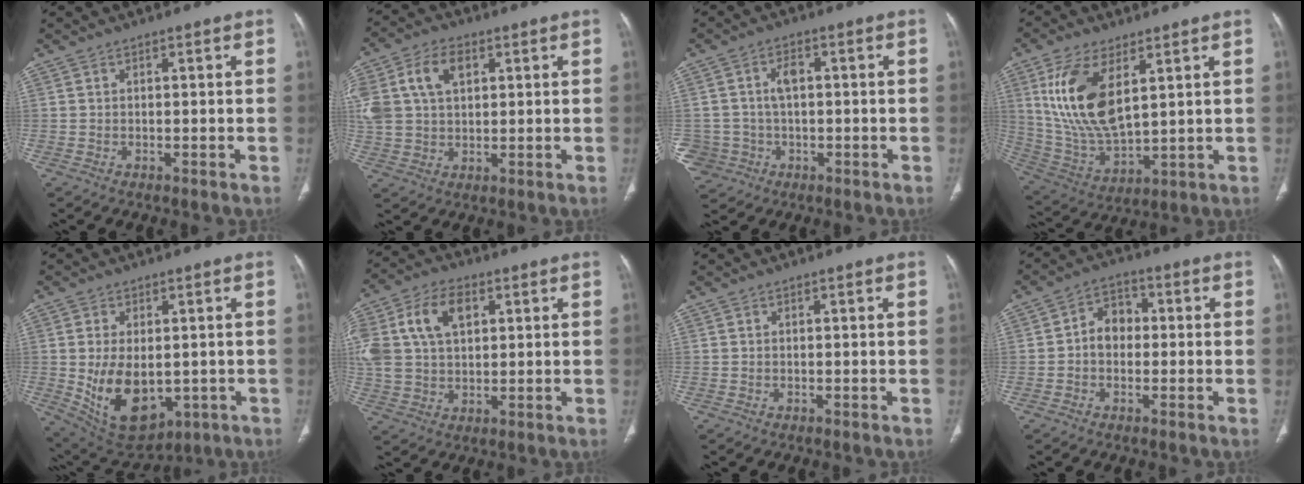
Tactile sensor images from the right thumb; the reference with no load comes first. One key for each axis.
{"total": 13.9, "fx": 4.4, "fy": 9.5, "fz": 9.1, "tx": -0.201, "ty": 0.009, "tz": 0.084}
{"total": 8.0, "fx": -1.0, "fy": 7.5, "fz": 2.6, "tx": -0.040, "ty": 0.020, "tz": -0.008}
{"total": 16.0, "fx": 5.7, "fy": 7.7, "fz": 12.8, "tx": -0.252, "ty": -0.025, "tz": 0.123}
{"total": 13.8, "fx": -1.6, "fy": 8.4, "fz": 10.7, "tx": -0.165, "ty": -0.010, "tz": 0.006}
{"total": 15.5, "fx": 4.7, "fy": 10.2, "fz": 10.6, "tx": -0.225, "ty": 0.009, "tz": 0.087}
{"total": 0.0}
{"total": 5.7, "fx": -0.3, "fy": 4.5, "fz": 3.4, "tx": -0.034, "ty": 0.021, "tz": -0.016}